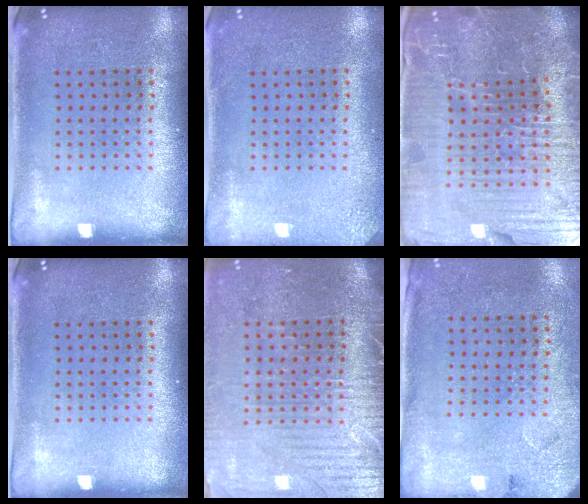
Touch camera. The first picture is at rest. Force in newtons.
{"total": 1.9, "press": 1.9, "slide": 0.2}
{"total": 6.4, "press": 5.9, "slide": 2.5}
{"total": 0.0}
{"total": 3.7, "press": 3.3, "slide": 1.5}
{"total": 2.7, "press": 2.2, "slide": 1.5}